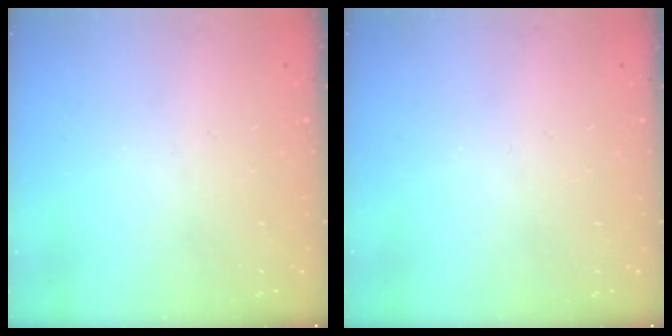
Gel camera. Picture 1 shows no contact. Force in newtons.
{"total": 0.0}